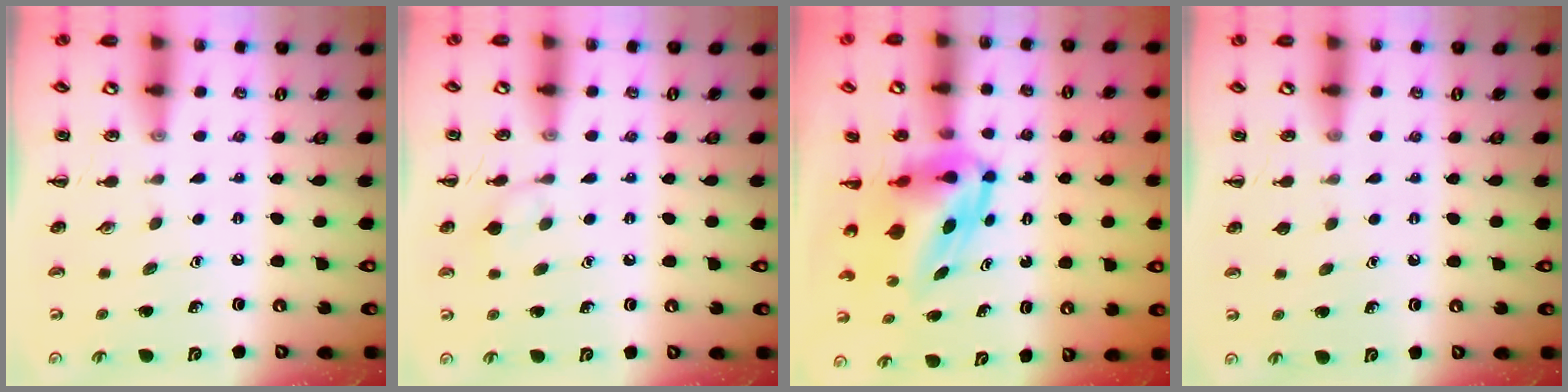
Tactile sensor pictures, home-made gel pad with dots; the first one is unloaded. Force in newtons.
{"total": 5.4, "press": 5.1, "slide": 1.8}
{"total": 5.0, "press": 4.8, "slide": 1.3}
{"total": 0.0}